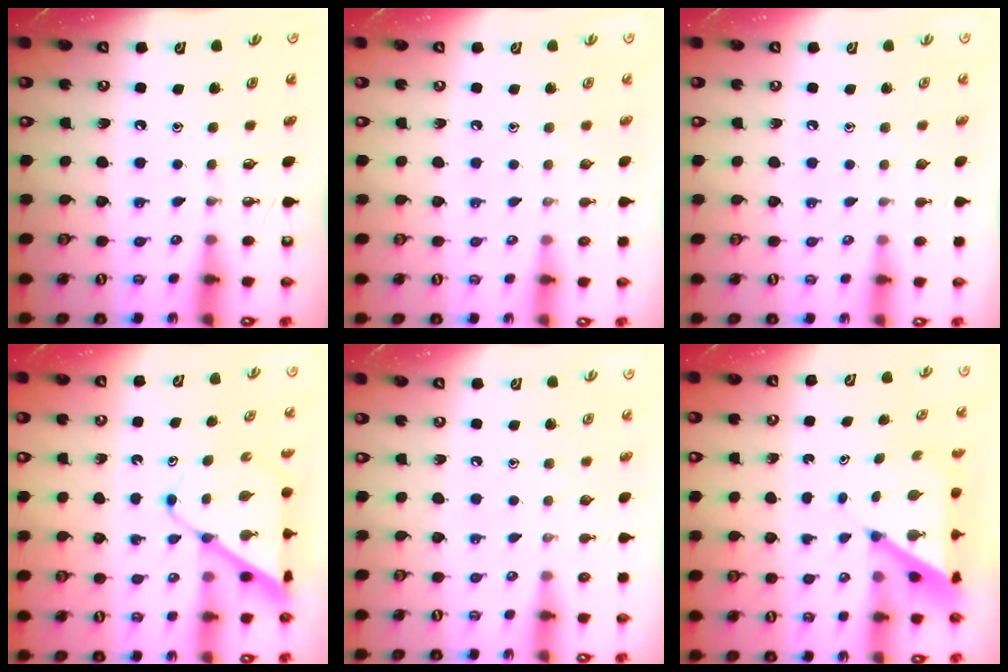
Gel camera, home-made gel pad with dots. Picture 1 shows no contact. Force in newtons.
{"total": 0.0}
{"total": 0.0}
{"total": 9.3, "press": 9.2, "slide": 0.7}
{"total": 0.0}
{"total": 6.4, "press": 6.4, "slide": 0.6}